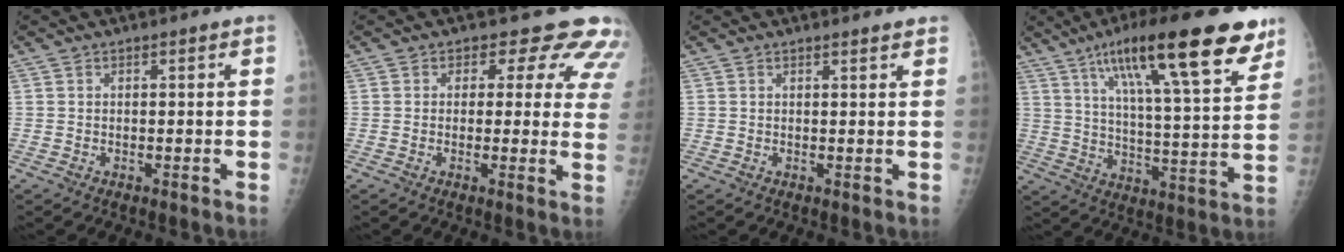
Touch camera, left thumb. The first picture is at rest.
{"total": 10.1, "force": [7.6, 5.6, 3.5], "torque": [0.018, -0.028, 0.057]}
{"total": 1.4, "force": [1.3, 0.2, 0.5], "torque": [-0.001, -0.004, 0.017]}
{"total": 23.8, "force": [14.2, 5.3, 18.4], "torque": [-0.265, -0.035, 0.223]}